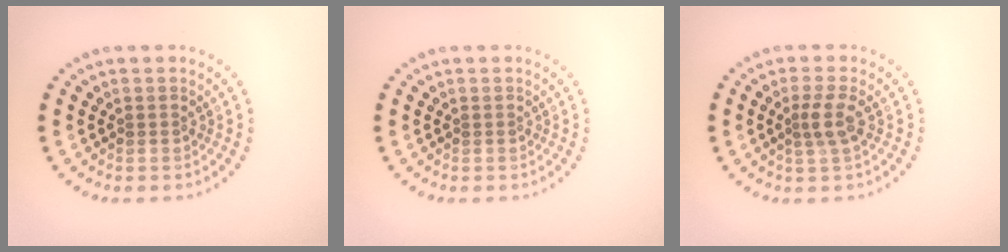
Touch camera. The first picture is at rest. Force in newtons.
{"total": 0.0}
{"total": 2.1, "press": 1.8, "slide": 1.0}